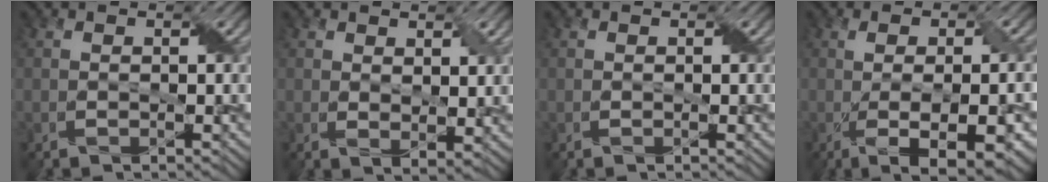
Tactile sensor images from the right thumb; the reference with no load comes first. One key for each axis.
{"total": 2.6, "fx": 1.5, "fy": 1.2, "fz": 1.8, "tx": -0.041, "ty": -0.009, "tz": 0.030}
{"total": 0.0}
{"total": 8.7, "fx": -2.0, "fy": 2.6, "fz": 8.1, "tx": -0.122, "ty": -0.008, "tz": -0.013}